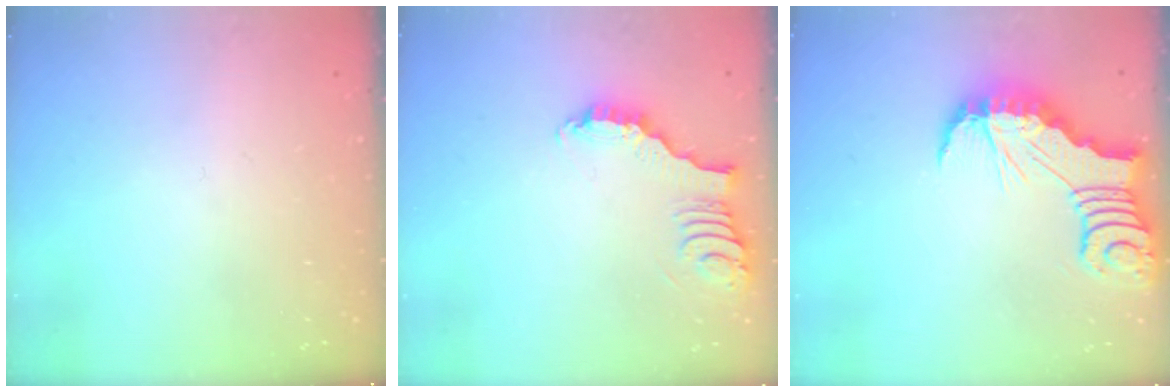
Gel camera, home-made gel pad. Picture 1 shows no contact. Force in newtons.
{"total": 3.9, "press": 3.9, "slide": 0.3}
{"total": 4.4, "press": 4.4, "slide": 0.5}